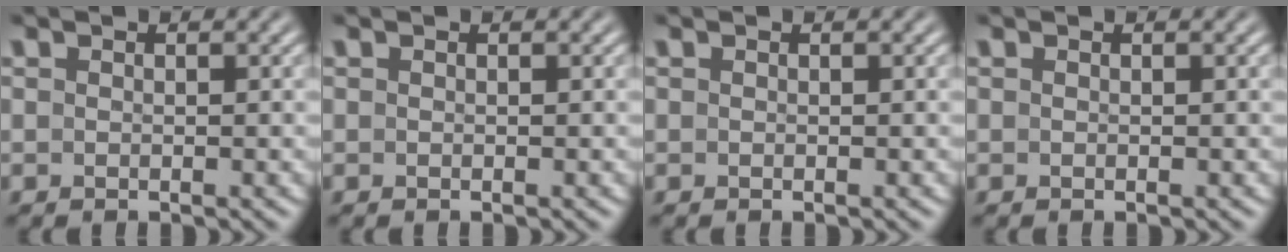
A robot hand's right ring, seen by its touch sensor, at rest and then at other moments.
{"total": 0.0}
{"total": 0.0}
{"total": 0.0}